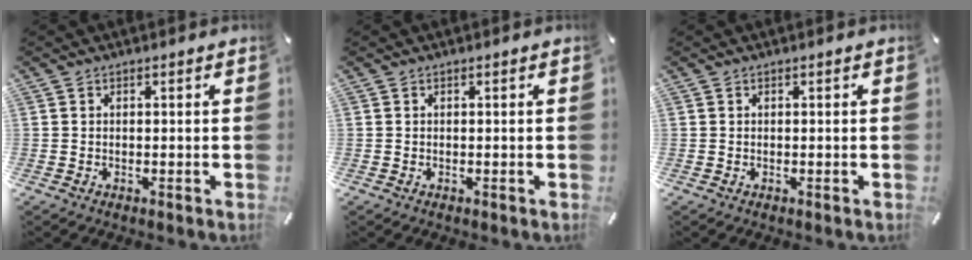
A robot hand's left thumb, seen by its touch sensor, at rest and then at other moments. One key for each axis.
{"total": 0.0}
{"total": 0.0}